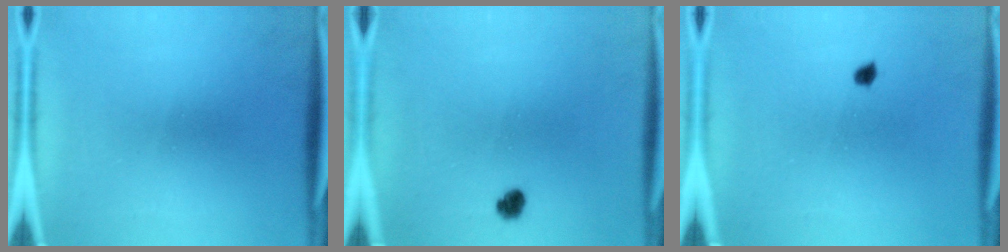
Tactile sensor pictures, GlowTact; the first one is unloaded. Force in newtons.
{"total": 2.2}
{"total": 1.1}